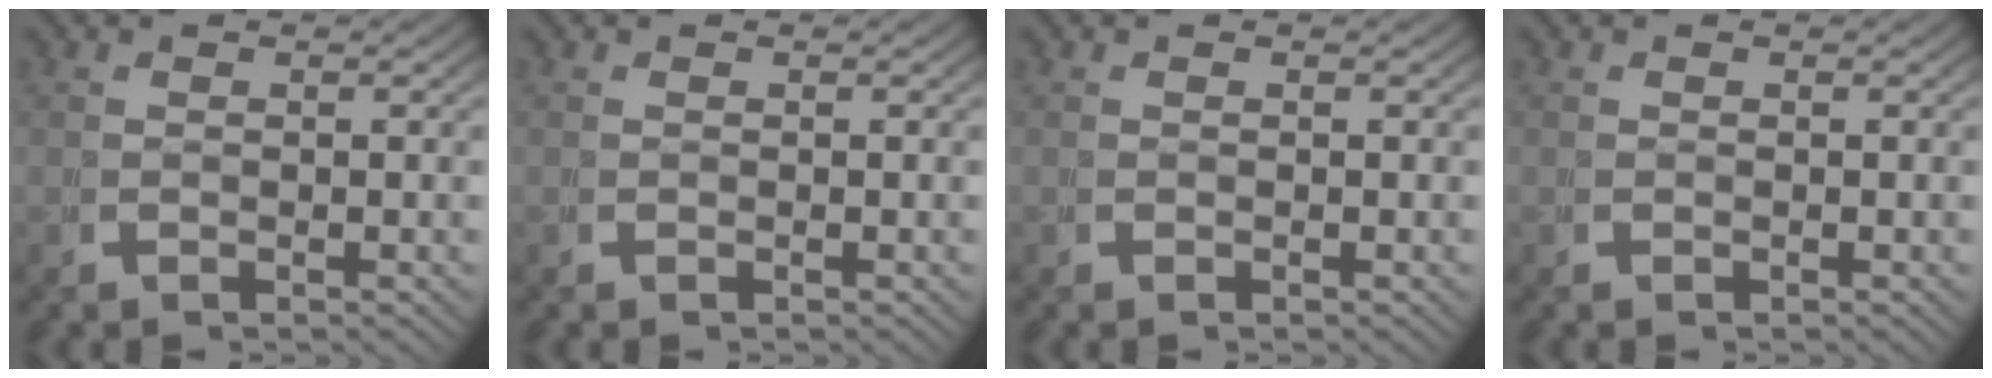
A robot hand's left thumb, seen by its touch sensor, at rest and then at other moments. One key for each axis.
{"total": 0.0}
{"total": 0.0}
{"total": 0.0}